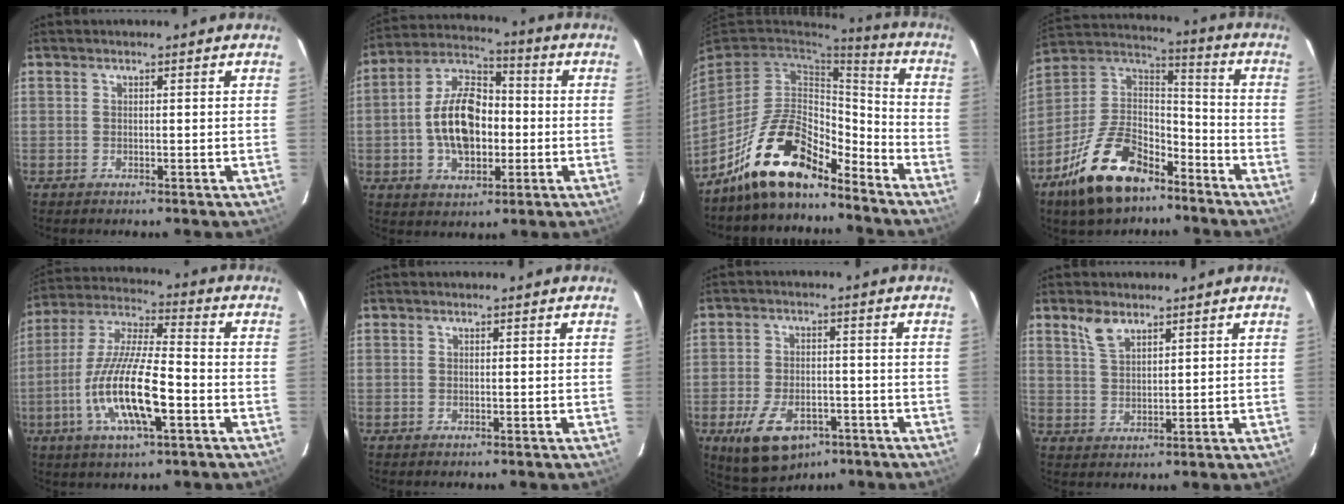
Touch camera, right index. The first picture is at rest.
{"total": 14.4, "force": [-1.8, 8.9, 11.2], "torque": [-0.213, 0.025, -0.029]}
{"total": 15.7, "force": [-12.2, 5.8, 8.1], "torque": [-0.168, 0.018, -0.218]}
{"total": 20.1, "force": [-12.4, 10.6, 11.8], "torque": [-0.244, 0.019, -0.211]}
{"total": 16.3, "force": [-5.3, 4.0, 14.8], "torque": [-0.303, -0.010, -0.103]}
{"total": 0.0}
{"total": 13.0, "force": [-7.1, 7.6, 7.8], "torque": [-0.170, -0.016, -0.106]}
{"total": 4.5, "force": [3.2, 2.1, 2.5], "torque": [-0.047, 0.003, 0.066]}